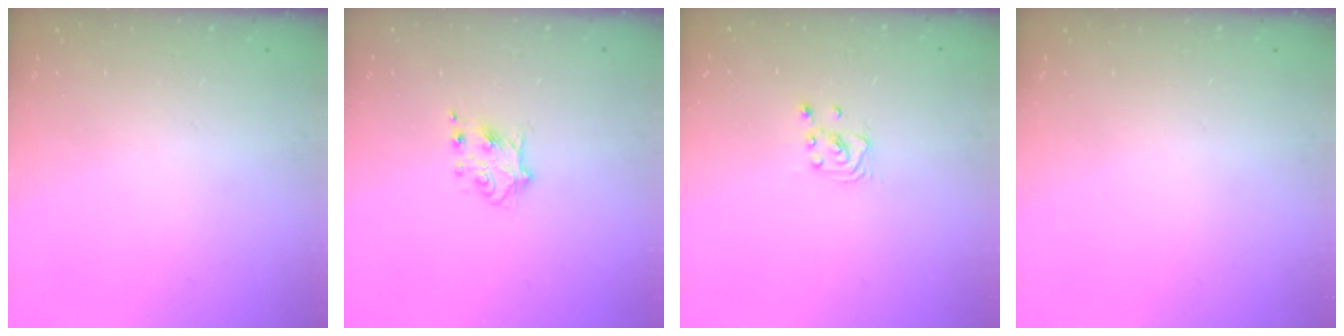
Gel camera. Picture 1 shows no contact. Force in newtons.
{"total": 5.5, "press": 5.4, "slide": 1.0}
{"total": 1.7, "press": 1.6, "slide": 0.1}
{"total": 0.0}